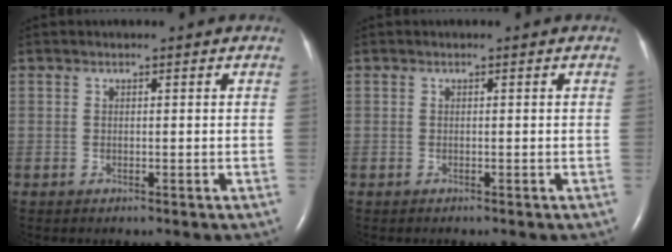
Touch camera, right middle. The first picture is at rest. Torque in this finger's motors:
{"motor_torque": [-0.26, 0.02, -0.02, -0.01]}